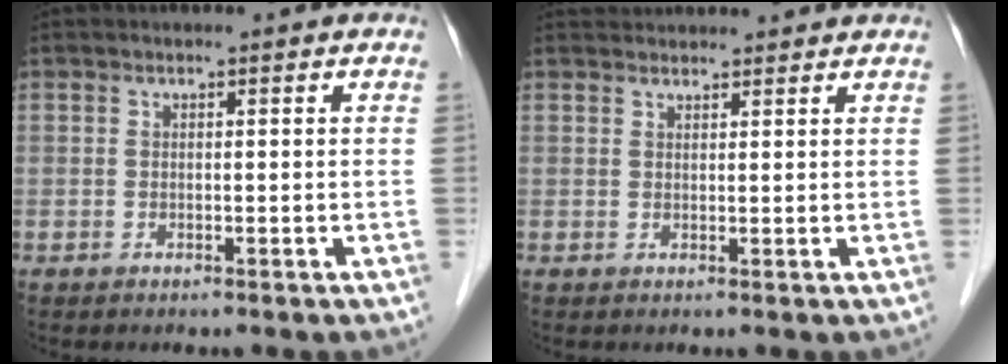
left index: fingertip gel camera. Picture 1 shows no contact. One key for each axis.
{"total": 5.2, "fx": 5.1, "fy": 0.8, "fz": 0.6, "tx": -0.007, "ty": 0.038, "tz": 0.065}